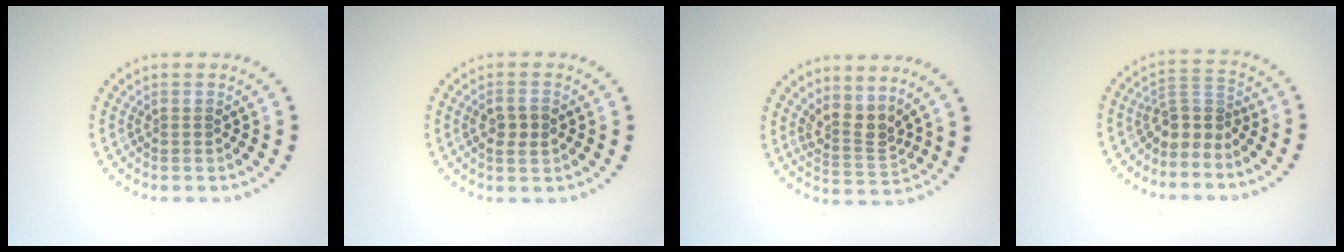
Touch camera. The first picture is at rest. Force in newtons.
{"total": 2.2, "press": 2.1, "slide": 0.3}
{"total": 2.9, "press": 2.1, "slide": 2.0}
{"total": 2.9, "press": 2.0, "slide": 2.1}